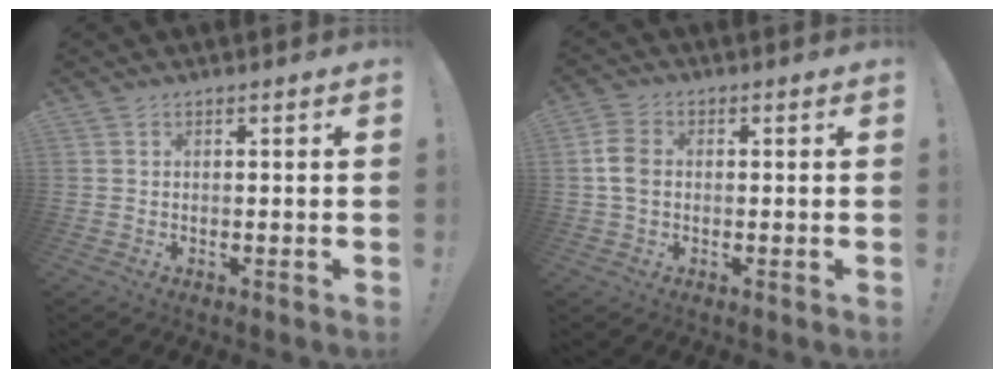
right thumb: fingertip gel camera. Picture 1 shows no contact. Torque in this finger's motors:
{"motor_torque": [0.80, 0.80, 0.48, -0.43, 0.01]}